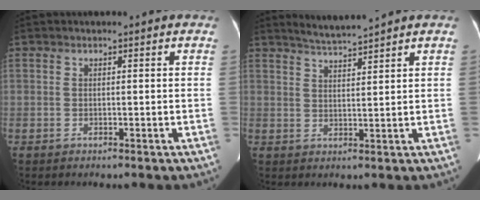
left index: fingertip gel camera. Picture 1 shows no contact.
{"total": 3.7, "force": [3.5, -1.1, 0.8], "torque": [-0.021, 0.000, 0.069]}